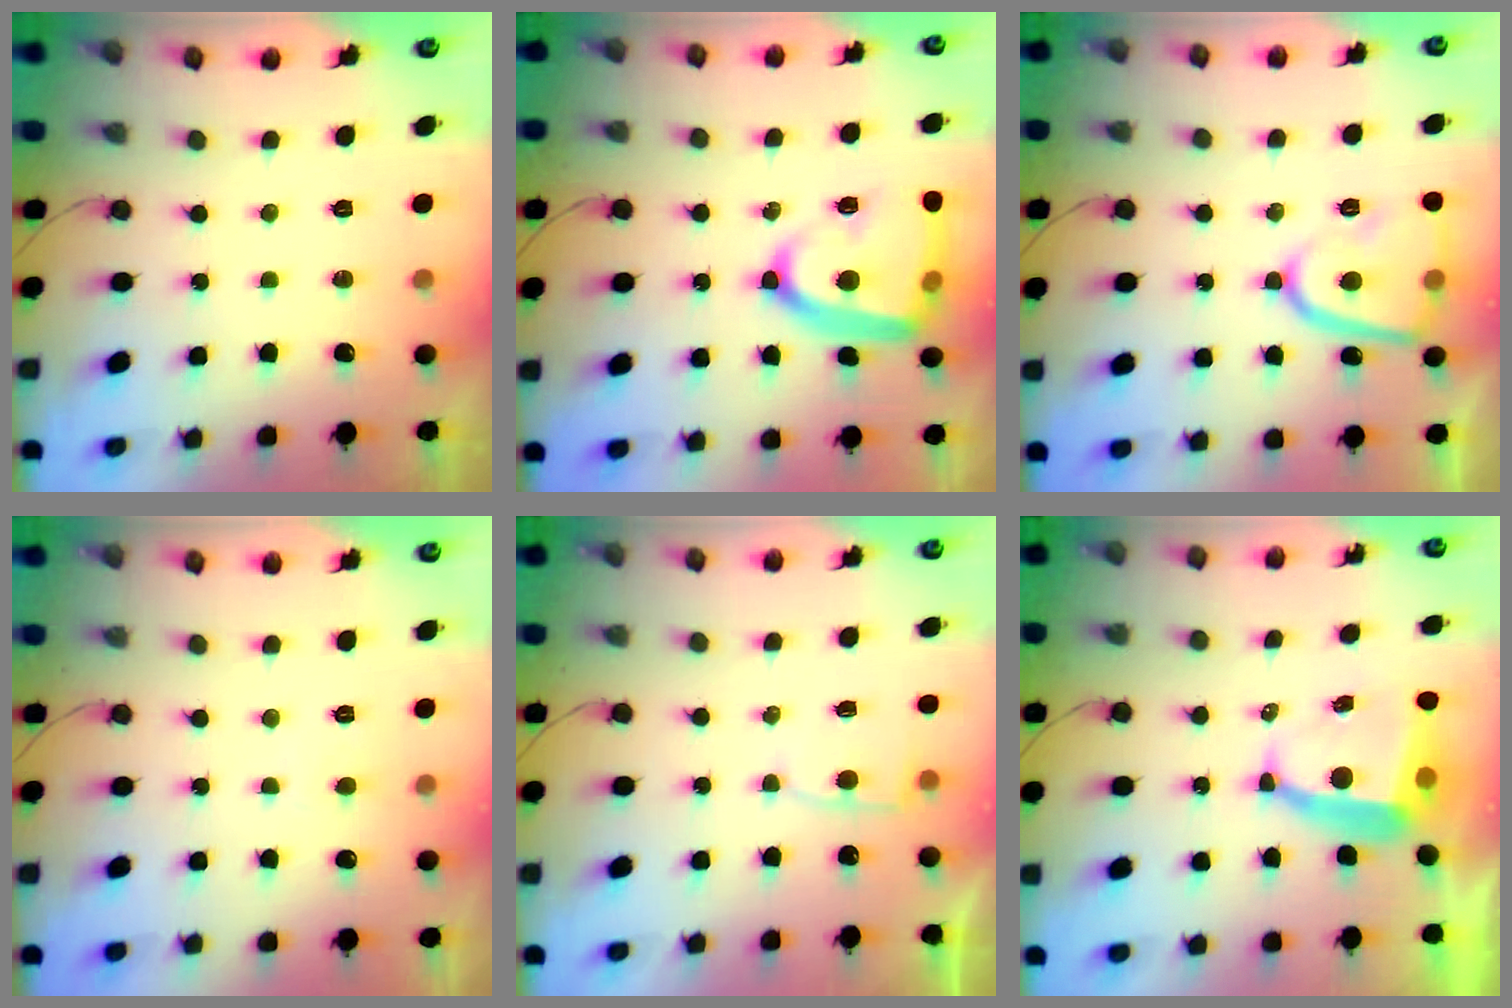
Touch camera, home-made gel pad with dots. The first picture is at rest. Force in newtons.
{"total": 18.8, "press": 18.8, "slide": 1.1}
{"total": 13.8, "press": 13.7, "slide": 1.4}
{"total": 3.8, "press": 3.8, "slide": 0.4}
{"total": 5.0, "press": 4.9, "slide": 0.4}
{"total": 7.7, "press": 7.6, "slide": 1.0}